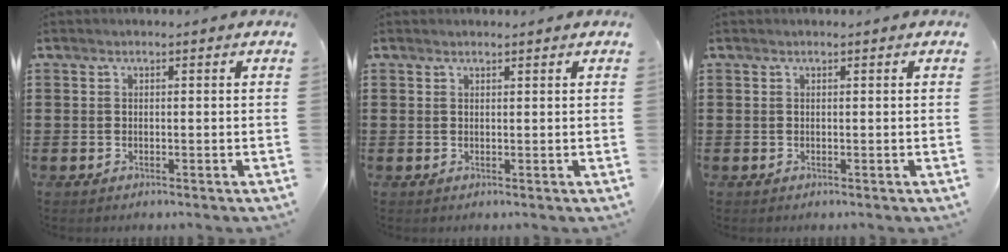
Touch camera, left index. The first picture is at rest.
{"total": 0.7, "force": [0.6, -0.1, 0.2], "torque": [-0.004, -0.002, 0.013]}
{"total": 0.0}